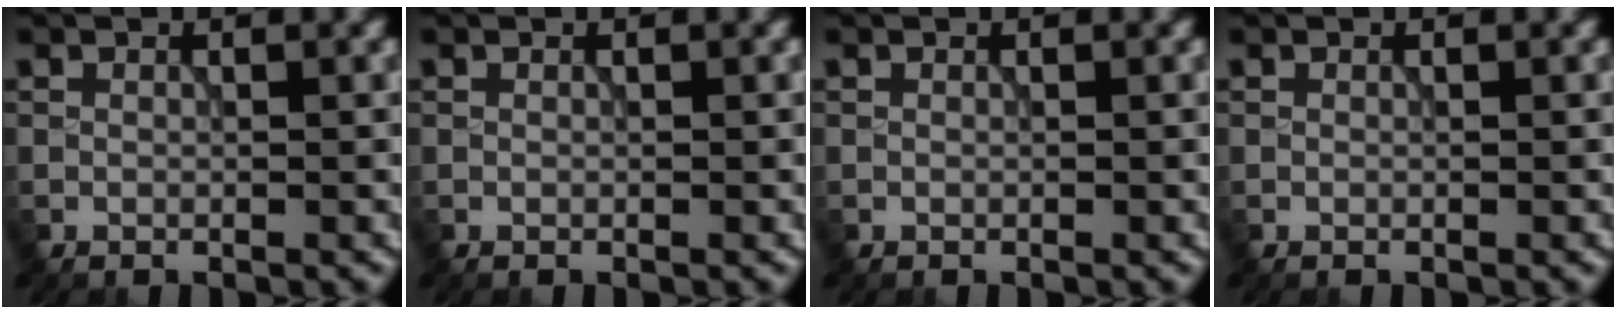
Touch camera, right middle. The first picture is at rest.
{"total": 0.0}
{"total": 0.0}
{"total": 0.0}